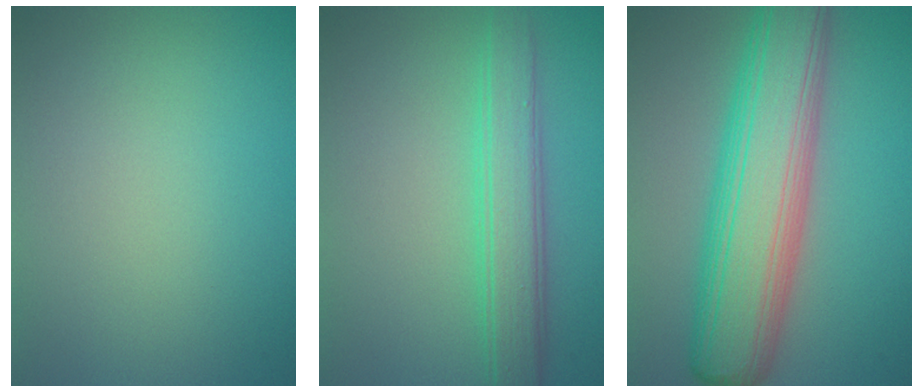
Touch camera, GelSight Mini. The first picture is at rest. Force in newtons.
{"total": 4.0, "press": 4.0, "slide": 0.1}
{"total": 10.6, "press": 10.6, "slide": 0.3}